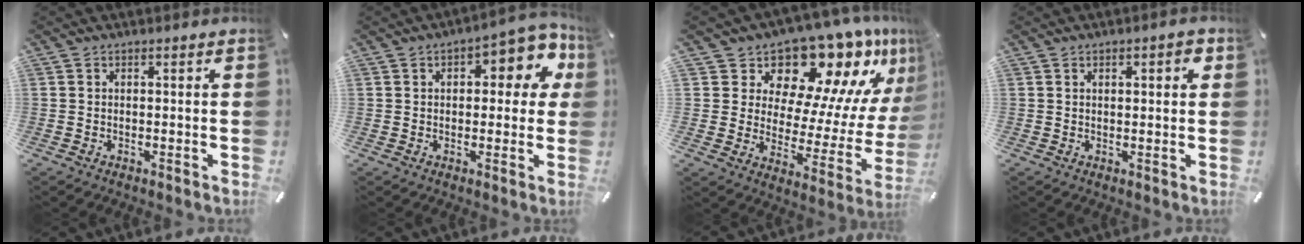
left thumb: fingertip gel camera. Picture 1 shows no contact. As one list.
[{"total": 9.5, "force": [3.5, 4.9, 7.4], "torque": [-0.082, -0.017, 0.052]}, {"total": 15.2, "force": [13.7, 5.4, 3.8], "torque": [-0.034, -0.148, 0.218]}, {"total": 2.5, "force": [0.9, 1.0, 2.1], "torque": [-0.035, 0.002, 0.013]}]